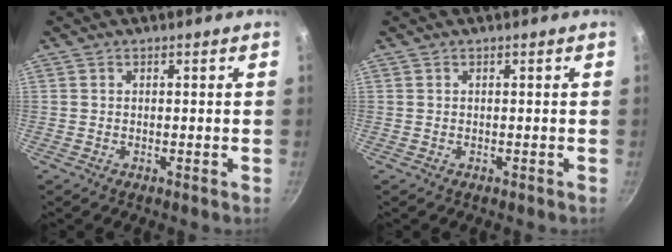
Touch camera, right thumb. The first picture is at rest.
{"total": 0.0}